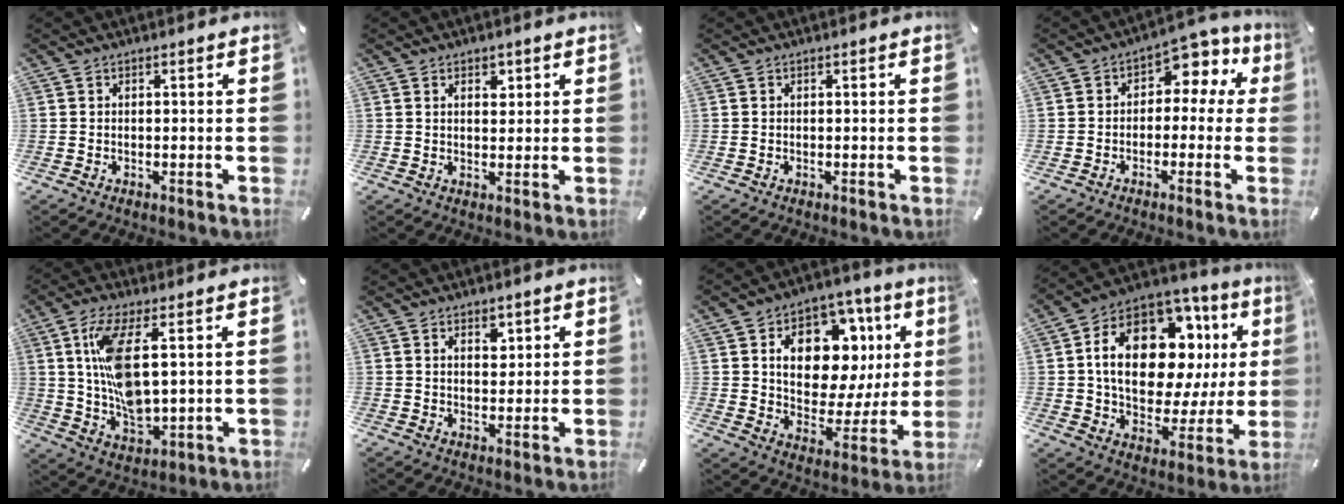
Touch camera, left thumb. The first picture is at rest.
{"total": 2.8, "force": [1.3, 1.9, 1.6], "torque": [-0.011, -0.006, 0.017]}
{"total": 0.0}
{"total": 6.5, "force": [1.4, 4.6, 4.4], "torque": [-0.060, -0.006, 0.016]}
{"total": 13.5, "force": [3.1, 6.0, 11.6], "torque": [-0.235, -0.012, 0.054]}
{"total": 3.4, "force": [1.8, 2.4, 1.5], "torque": [-0.002, -0.009, 0.025]}
{"total": 17.0, "force": [7.1, 10.7, 11.1], "torque": [-0.160, -0.048, 0.125]}
{"total": 22.5, "force": [6.3, 13.9, 16.6], "torque": [-0.269, -0.031, 0.103]}